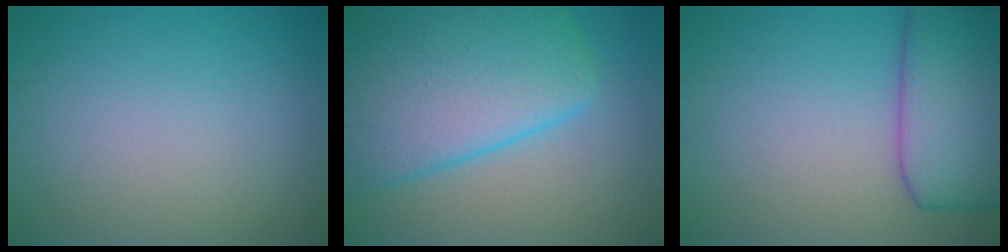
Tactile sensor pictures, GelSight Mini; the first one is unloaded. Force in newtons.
{"total": 11.6, "press": 11.6, "slide": 0.4}
{"total": 8.5, "press": 8.5, "slide": 0.2}